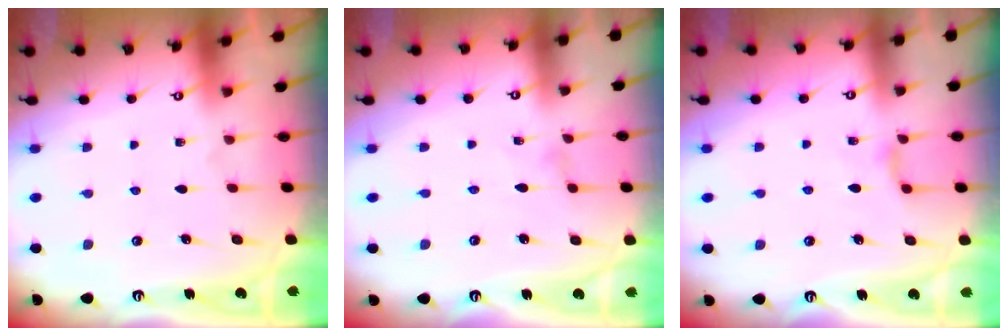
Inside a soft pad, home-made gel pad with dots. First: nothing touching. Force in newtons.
{"total": 0.0}
{"total": 3.1, "press": 3.0, "slide": 0.4}